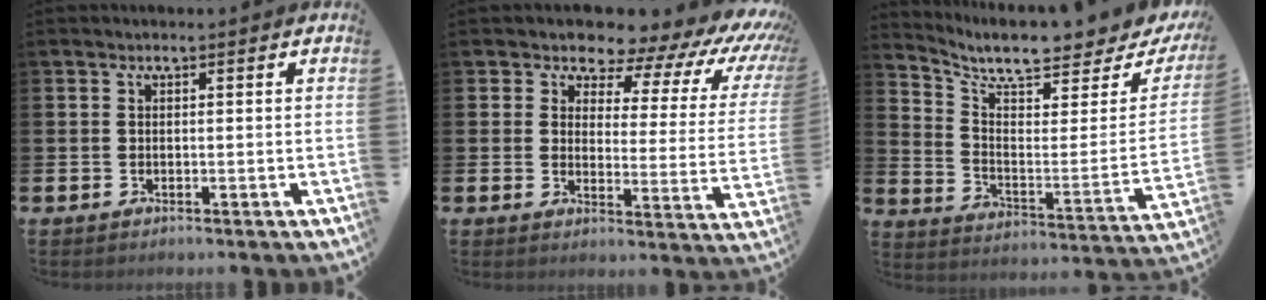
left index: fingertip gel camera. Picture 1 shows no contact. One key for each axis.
{"total": 5.9, "fx": 5.0, "fy": 2.7, "fz": 1.7, "tx": -0.034, "ty": -0.055, "tz": 0.075}
{"total": 8.1, "fx": 7.1, "fy": 1.7, "fz": 3.5, "tx": -0.078, "ty": -0.064, "tz": 0.115}